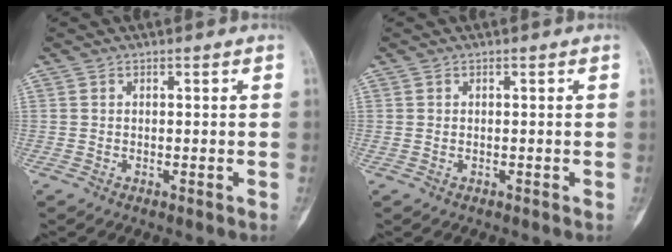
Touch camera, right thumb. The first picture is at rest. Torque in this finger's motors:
{"motor_torque": [0.31, 0.22, 0.07, -0.19, 0.00]}